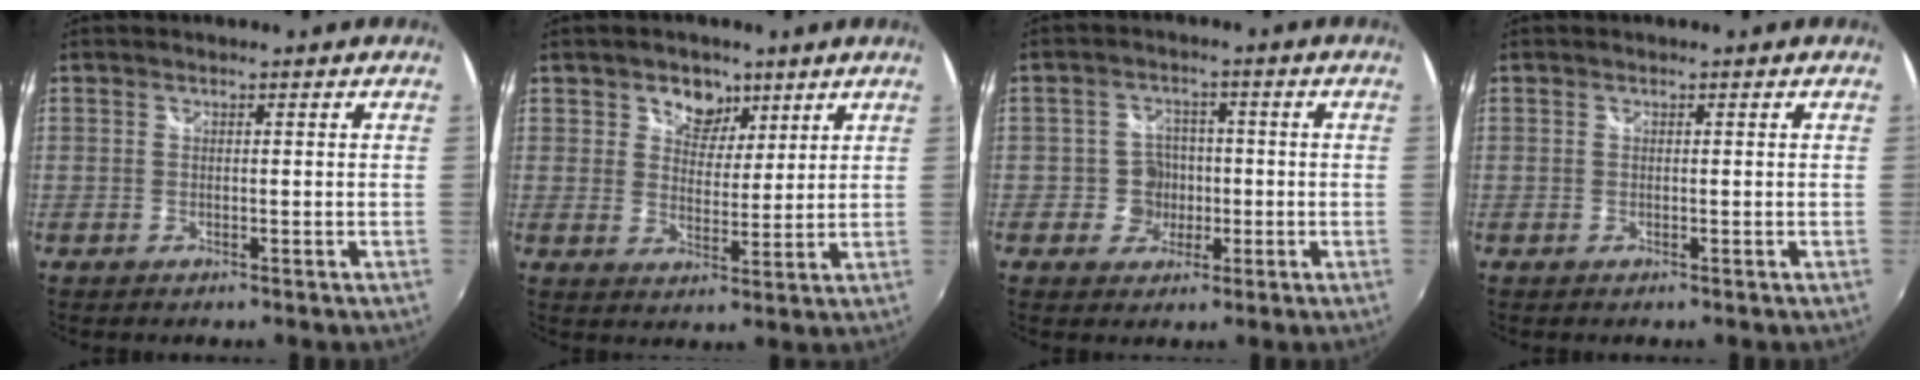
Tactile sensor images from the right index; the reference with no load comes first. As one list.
[{"total": 6.1, "force": [3.4, 4.5, 2.2], "torque": [-0.028, 0.000, 0.055]}, {"total": 4.8, "force": [-1.2, 4.6, 0.7], "torque": [-0.011, 0.011, -0.017]}, {"total": 0.0}]